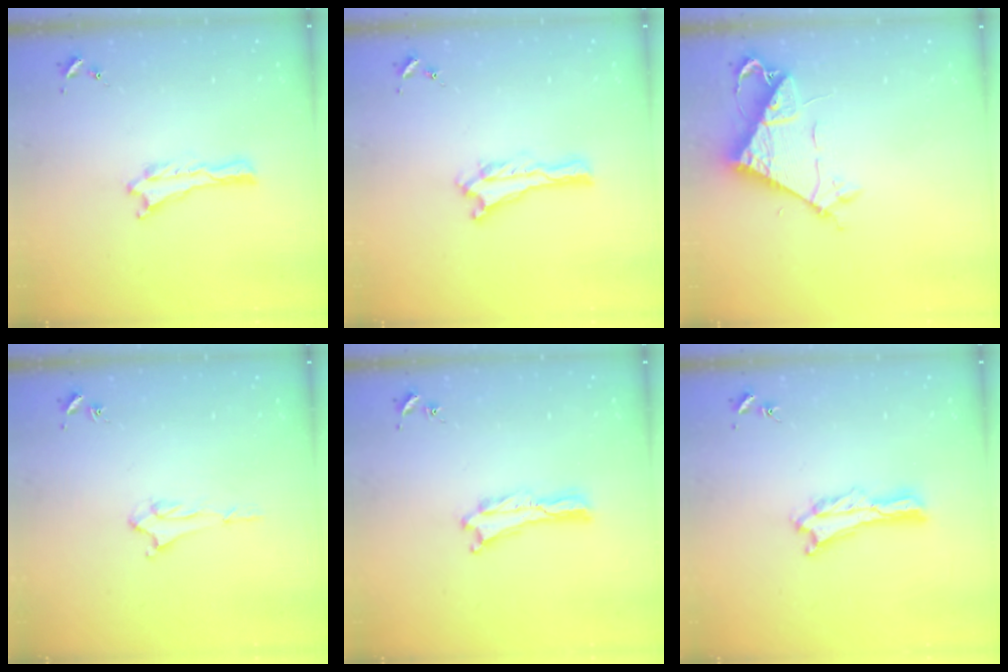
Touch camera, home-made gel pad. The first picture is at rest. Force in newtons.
{"total": 0.0}
{"total": 7.3, "press": 7.2, "slide": 0.7}
{"total": 1.7, "press": 1.6, "slide": 0.4}
{"total": 0.0}
{"total": 1.8, "press": 1.8, "slide": 0.2}